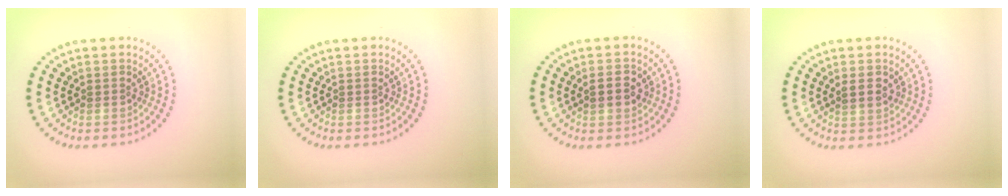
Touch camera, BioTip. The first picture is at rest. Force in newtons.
{"total": 0.0}
{"total": 1.6, "press": 1.6, "slide": 0.2}
{"total": 1.3, "press": 1.2, "slide": 0.5}